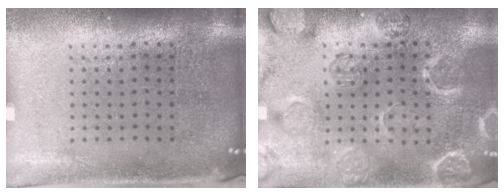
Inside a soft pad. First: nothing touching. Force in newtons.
{"total": 2.7, "press": 2.7, "slide": 0.0}